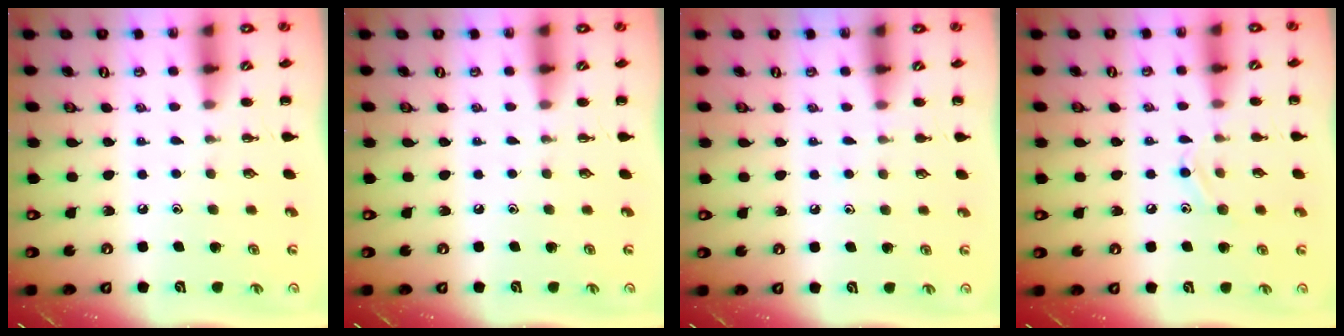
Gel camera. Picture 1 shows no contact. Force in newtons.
{"total": 0.0}
{"total": 4.2, "press": 3.9, "slide": 1.5}
{"total": 8.9, "press": 8.7, "slide": 1.9}